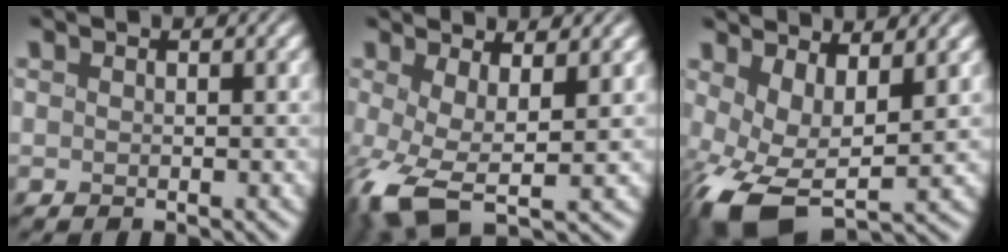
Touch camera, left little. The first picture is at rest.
{"total": 6.4, "force": [-1.2, 2.7, 5.7], "torque": [-0.118, -0.008, -0.027]}
{"total": 8.6, "force": [-1.4, 4.8, 7.0], "torque": [-0.148, -0.027, -0.018]}